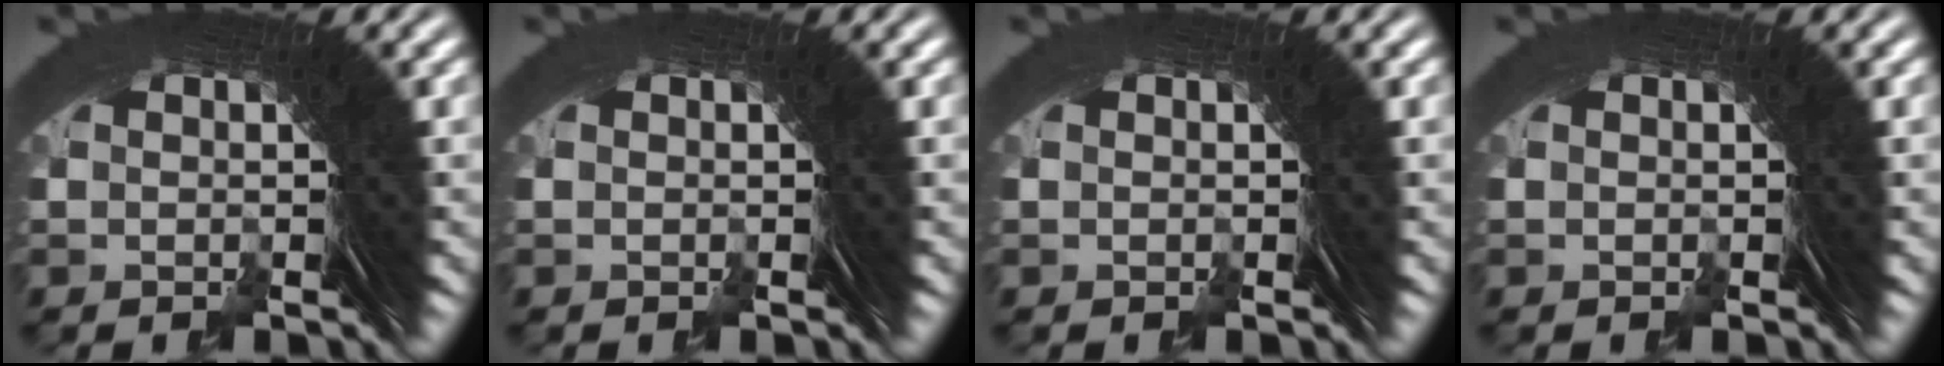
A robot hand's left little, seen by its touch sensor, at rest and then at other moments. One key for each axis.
{"total": 0.0}
{"total": 0.0}
{"total": 0.0}